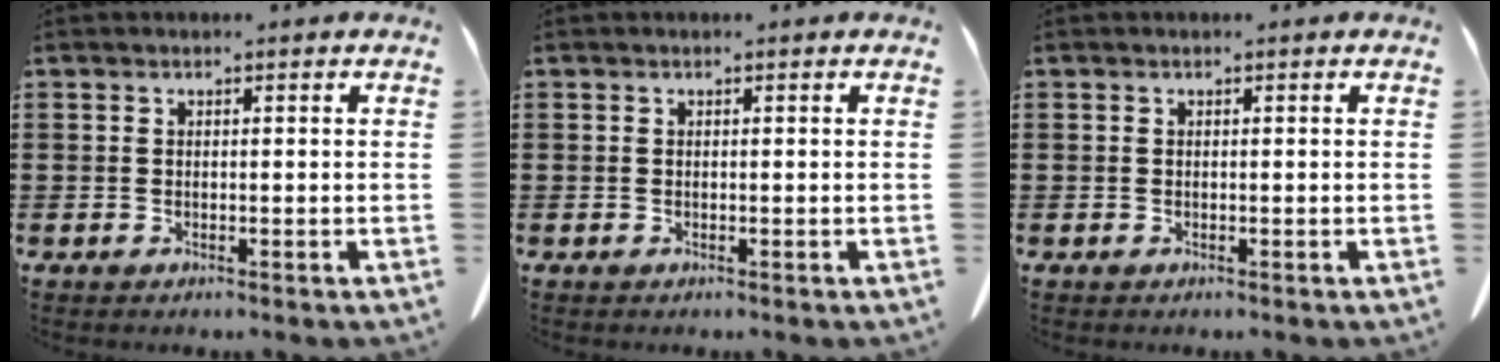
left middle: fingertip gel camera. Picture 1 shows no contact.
{"total": 0.0}
{"total": 0.0}